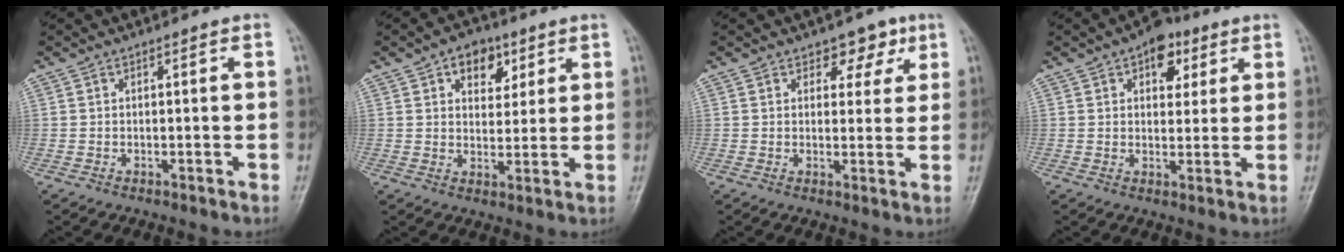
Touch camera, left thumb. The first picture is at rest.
{"total": 7.3, "force": [3.6, 4.9, 4.1], "torque": [-0.024, -0.011, 0.049]}
{"total": 4.7, "force": [2.8, 3.1, 2.2], "torque": [0.004, -0.012, 0.035]}
{"total": 7.5, "force": [3.6, 4.6, 4.6], "torque": [-0.026, -0.008, 0.045]}